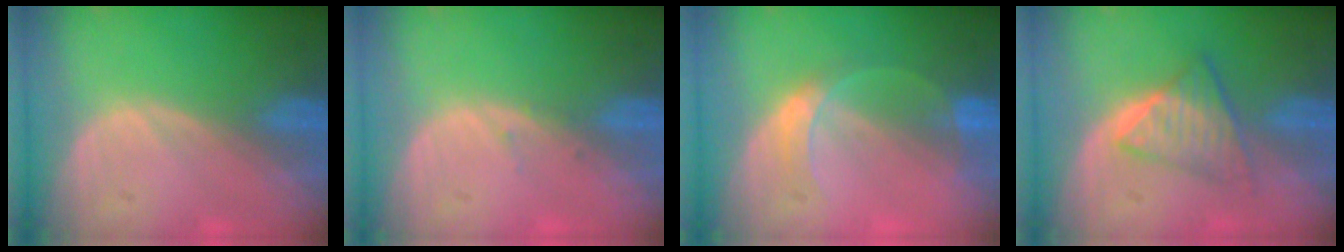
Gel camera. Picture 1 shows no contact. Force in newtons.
{"total": 0.7, "press": 0.4, "slide": 0.5}
{"total": 3.7, "press": 3.6, "slide": 0.3}
{"total": 6.3, "press": 5.4, "slide": 3.1}